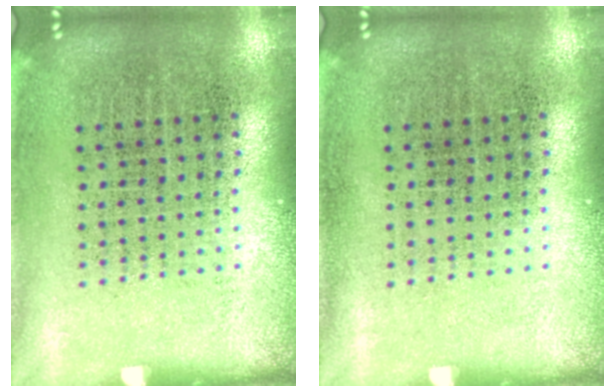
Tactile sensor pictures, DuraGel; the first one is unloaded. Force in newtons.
{"total": 0.0}